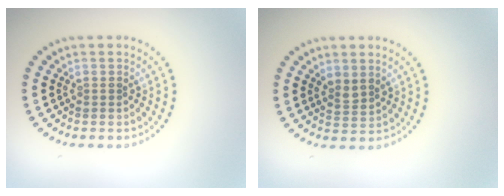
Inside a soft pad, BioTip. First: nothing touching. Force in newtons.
{"total": 1.5, "press": 1.3, "slide": 0.8}